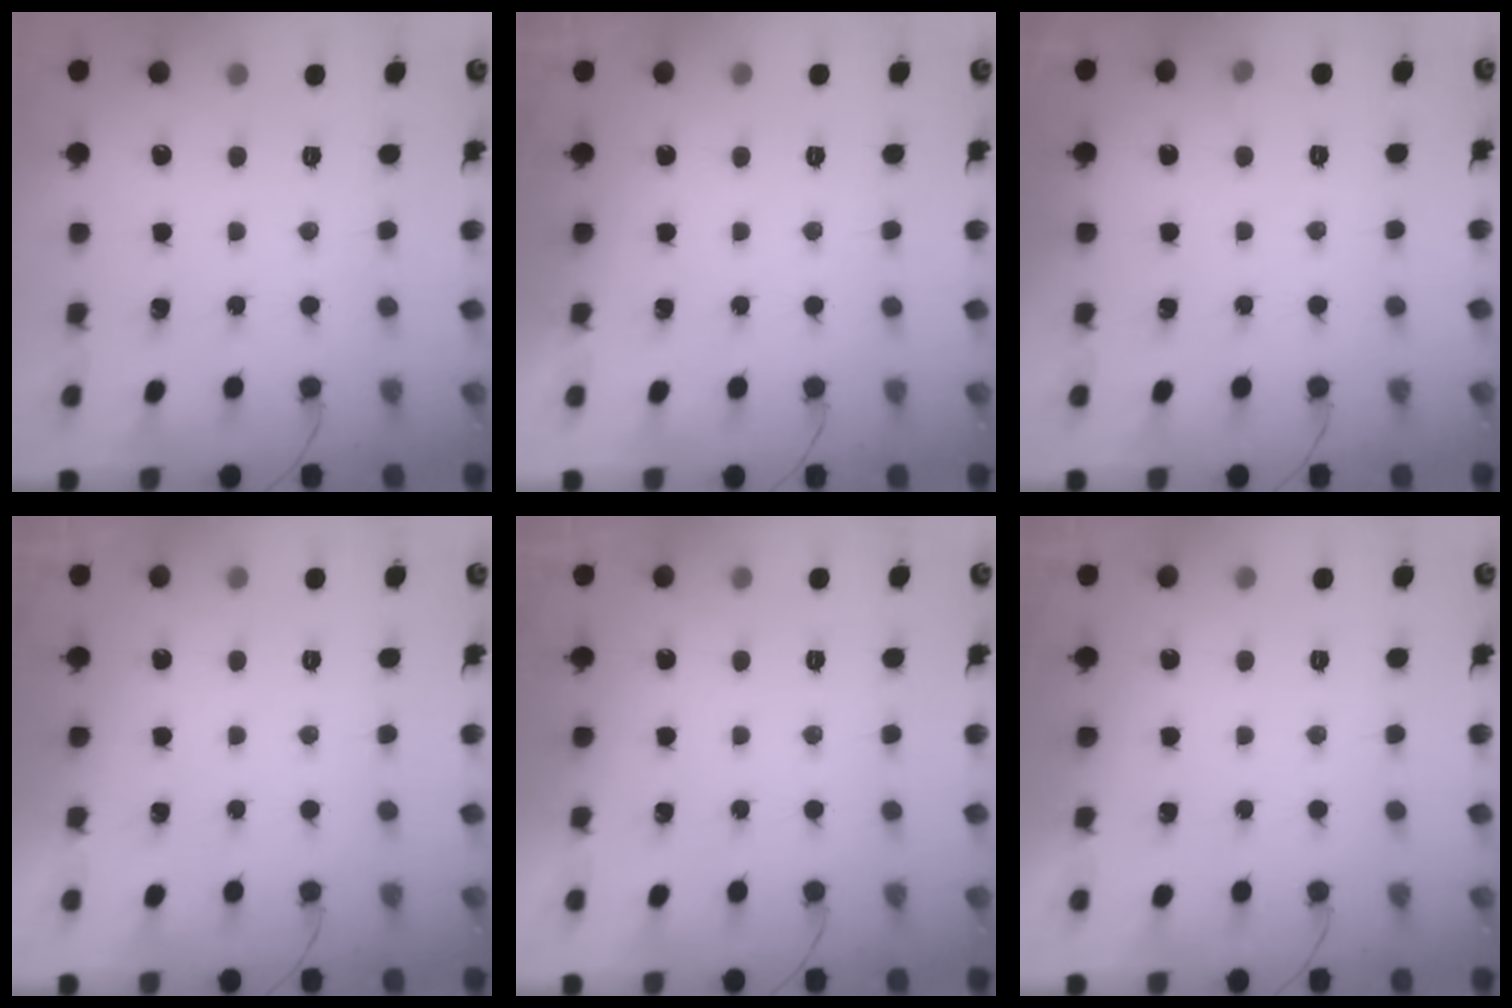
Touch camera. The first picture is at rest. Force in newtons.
{"total": 0.0}
{"total": 4.3, "press": 2.9, "slide": 3.2}
{"total": 0.0}
{"total": 0.0}
{"total": 0.0}